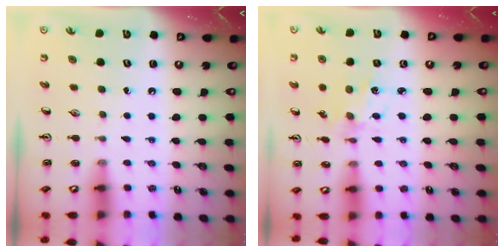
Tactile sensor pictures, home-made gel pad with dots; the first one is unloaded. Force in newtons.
{"total": 2.3, "press": 2.2, "slide": 0.6}